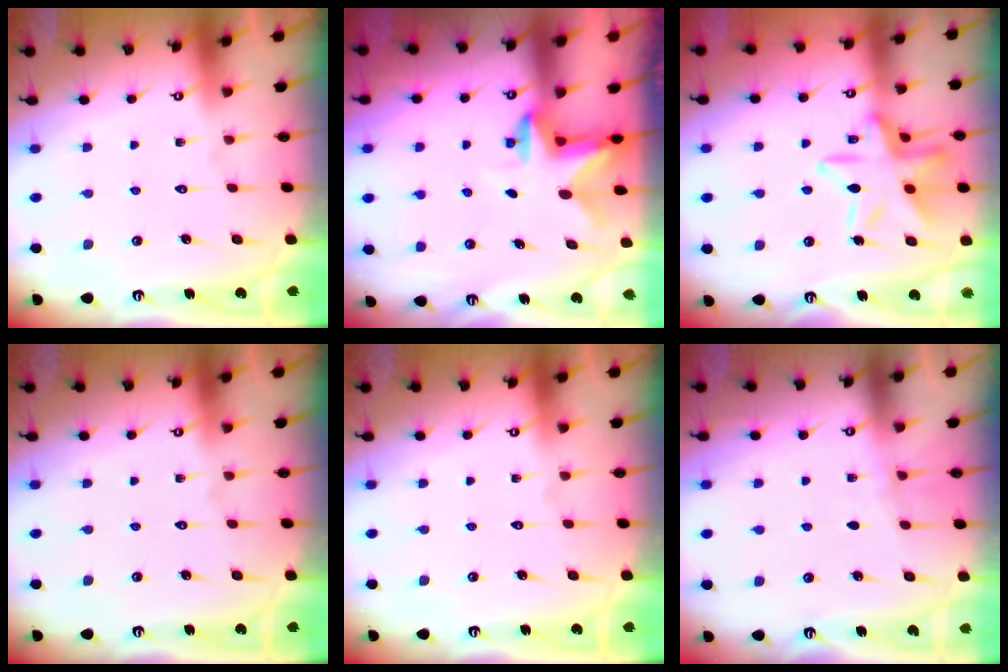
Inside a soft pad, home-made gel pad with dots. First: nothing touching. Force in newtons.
{"total": 2.8, "press": 2.8, "slide": 0.6}
{"total": 16.0, "press": 16.0, "slide": 1.2}
{"total": 0.0}
{"total": 0.0}
{"total": 3.0, "press": 2.9, "slide": 0.4}